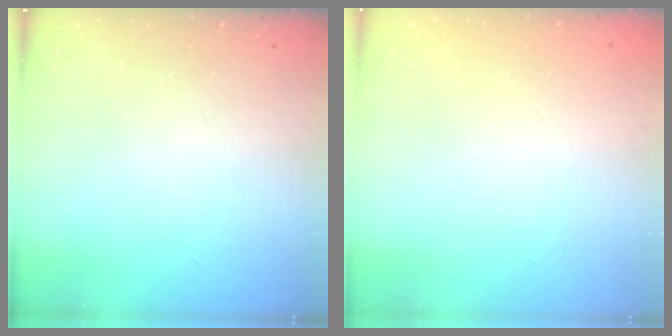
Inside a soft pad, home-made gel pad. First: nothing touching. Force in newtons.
{"total": 0.0}